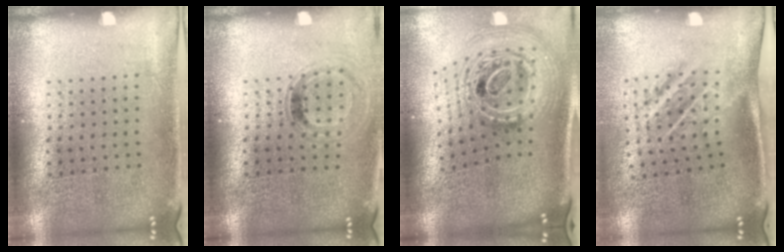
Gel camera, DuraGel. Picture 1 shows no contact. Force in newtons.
{"total": 0.9, "press": 0.9, "slide": 0.2}
{"total": 2.7, "press": 1.9, "slide": 2.0}
{"total": 1.8, "press": 1.1, "slide": 1.4}